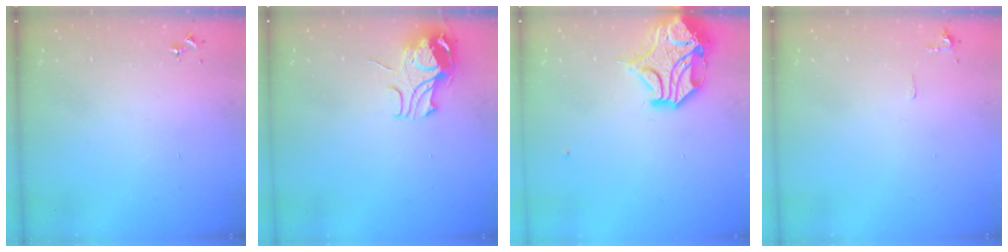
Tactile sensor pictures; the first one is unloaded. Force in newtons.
{"total": 9.6, "press": 9.5, "slide": 1.1}
{"total": 15.0, "press": 14.8, "slide": 2.2}
{"total": 5.0, "press": 5.0, "slide": 0.8}